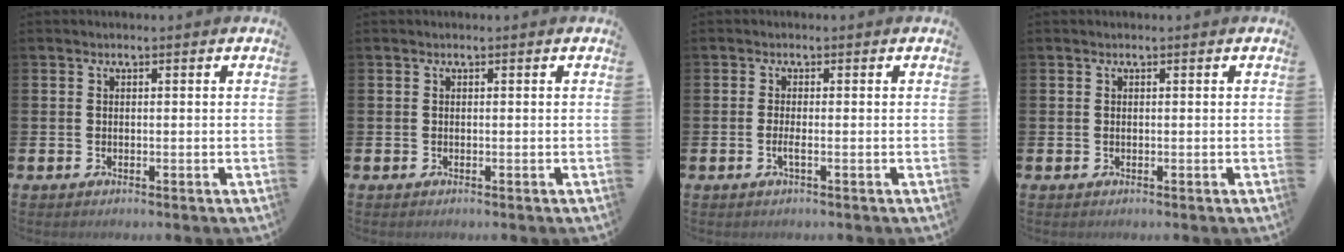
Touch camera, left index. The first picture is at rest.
{"total": 0.0}
{"total": 1.2, "force": [-0.3, 0.1, 1.1], "torque": [-0.022, -0.001, -0.005]}
{"total": 0.0}